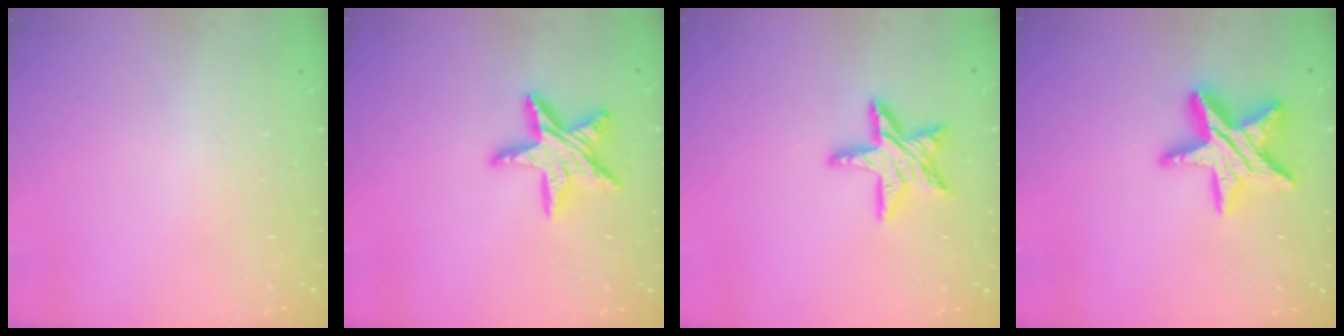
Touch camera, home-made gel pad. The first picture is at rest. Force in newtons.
{"total": 13.4, "press": 13.3, "slide": 1.0}
{"total": 13.6, "press": 13.6, "slide": 1.0}
{"total": 17.1, "press": 17.1, "slide": 1.7}